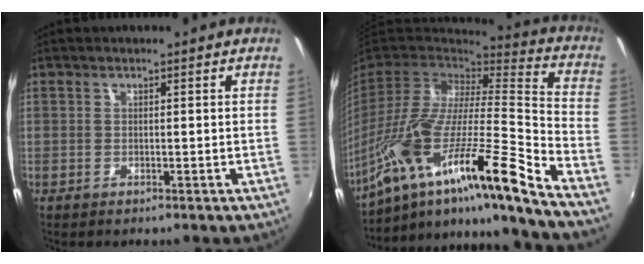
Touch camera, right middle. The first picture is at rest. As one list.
[{"total": 28.8, "force": [-18.6, 1.1, 22.0], "torque": [-0.332, -0.060, -0.323]}]